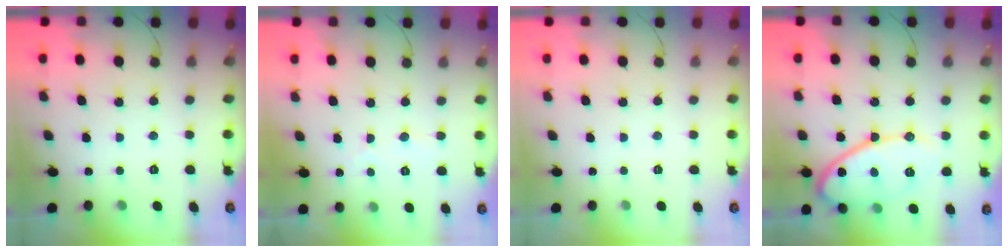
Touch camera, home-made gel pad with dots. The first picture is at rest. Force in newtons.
{"total": 2.8, "press": 2.8, "slide": 0.2}
{"total": 0.0}
{"total": 15.3, "press": 15.3, "slide": 1.2}